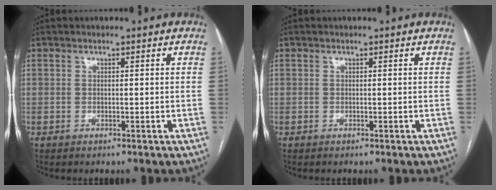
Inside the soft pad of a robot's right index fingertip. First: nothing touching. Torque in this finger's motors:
{"motor_torque": [0.00, 0.00, 0.00, 0.00]}